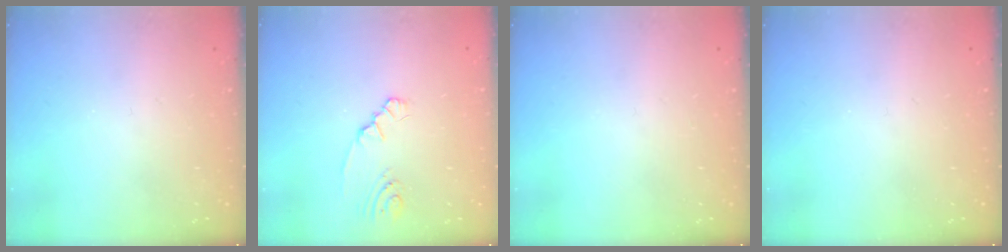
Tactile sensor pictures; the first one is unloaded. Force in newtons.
{"total": 1.7, "press": 1.7, "slide": 0.3}
{"total": 0.0}
{"total": 0.0}